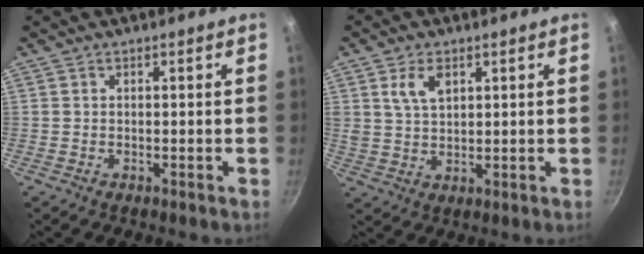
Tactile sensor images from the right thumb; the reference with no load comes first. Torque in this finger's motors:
{"motor_torque": [-0.14, 0.27, 0.21, 0.28, 0.04]}